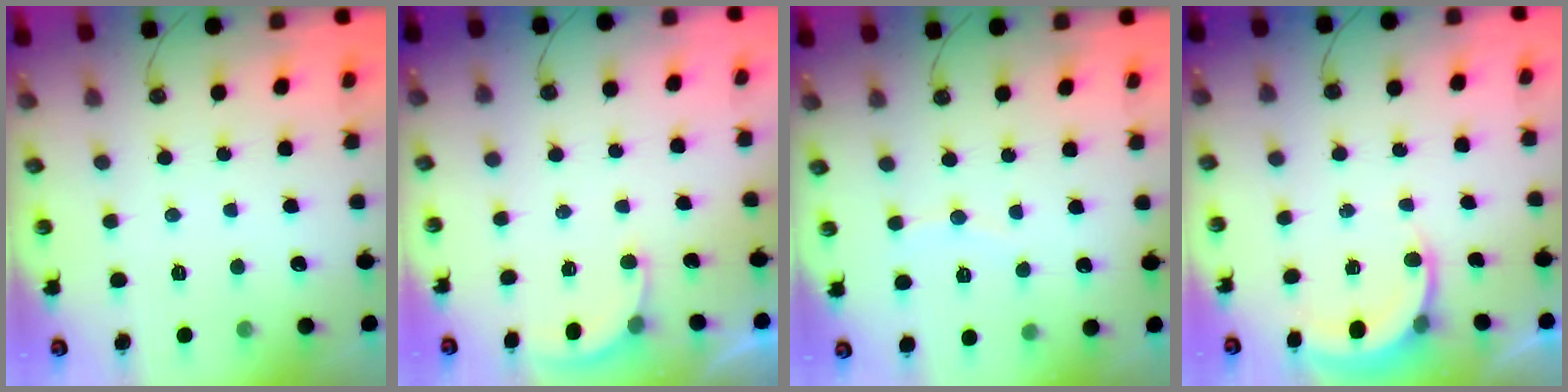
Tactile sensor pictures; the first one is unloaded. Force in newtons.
{"total": 2.9, "press": 2.9, "slide": 0.3}
{"total": 3.9, "press": 3.8, "slide": 0.6}
{"total": 4.8, "press": 4.8, "slide": 0.3}